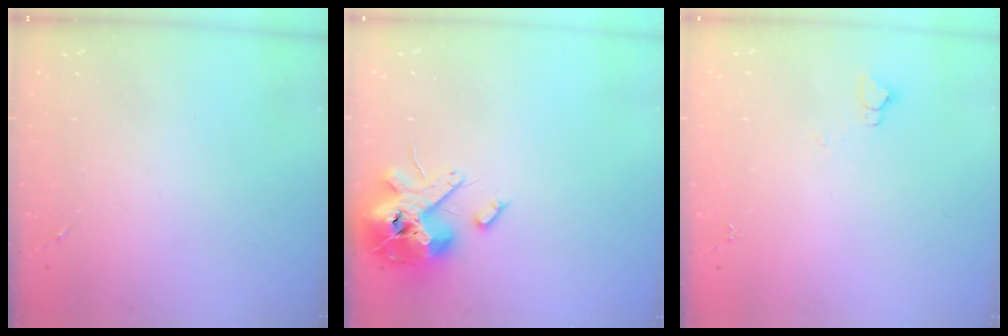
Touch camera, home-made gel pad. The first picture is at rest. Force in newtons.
{"total": 15.4, "press": 15.2, "slide": 2.6}
{"total": 3.1, "press": 3.1, "slide": 0.3}